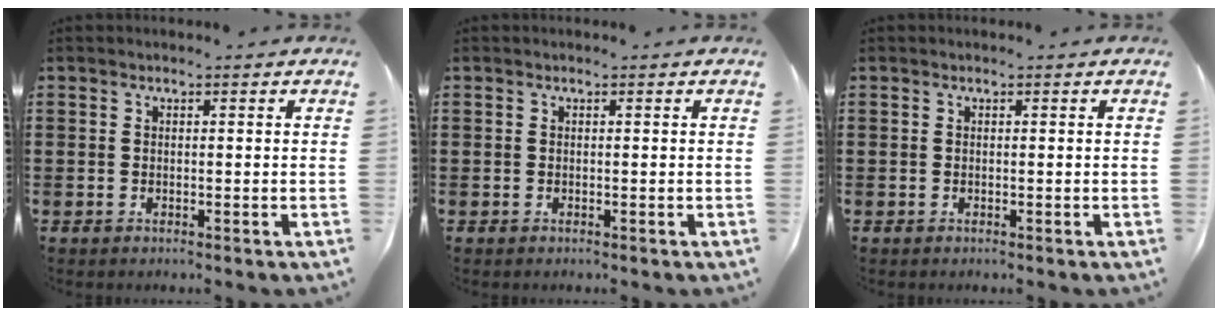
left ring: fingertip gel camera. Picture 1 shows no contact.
{"total": 0.0}
{"total": 0.0}